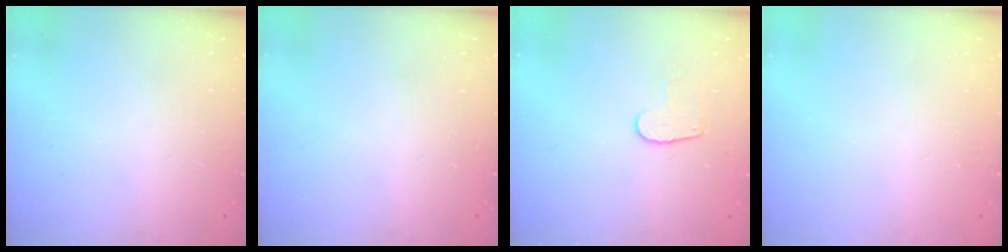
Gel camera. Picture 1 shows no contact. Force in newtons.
{"total": 0.0}
{"total": 6.4, "press": 6.4, "slide": 0.6}
{"total": 0.0}